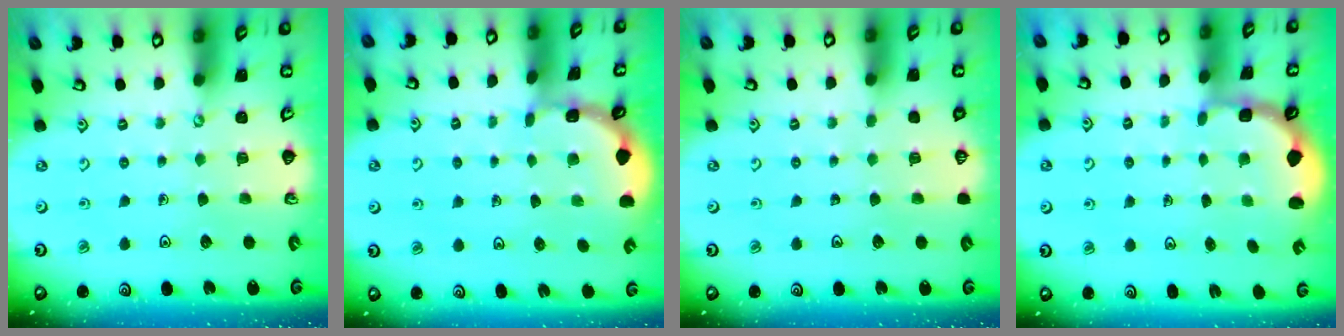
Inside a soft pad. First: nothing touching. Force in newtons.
{"total": 1.3, "press": 1.3, "slide": 0.1}
{"total": 0.0}
{"total": 2.7, "press": 2.1, "slide": 1.7}